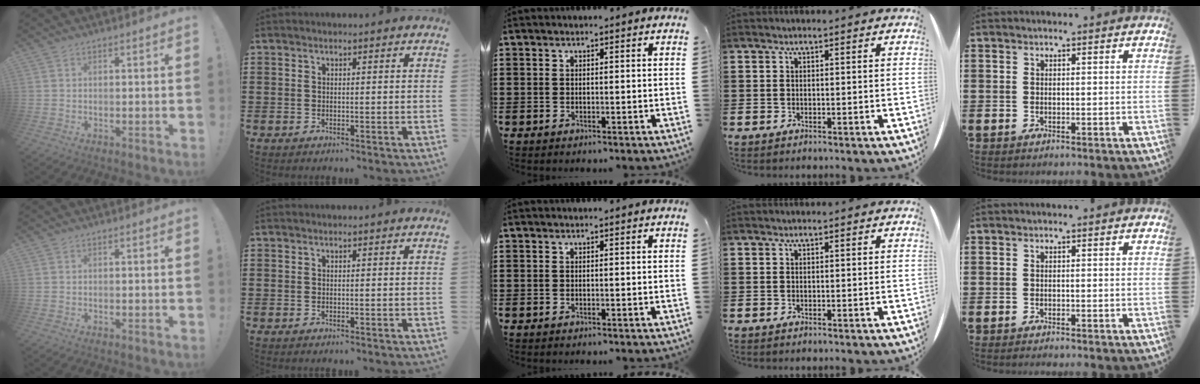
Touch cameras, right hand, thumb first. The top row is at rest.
{}